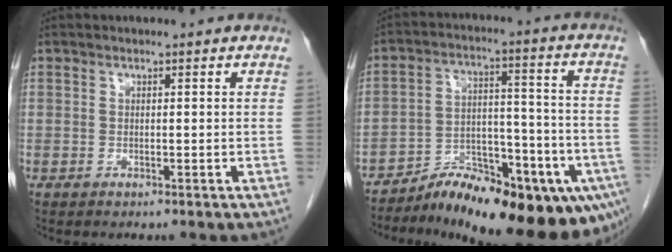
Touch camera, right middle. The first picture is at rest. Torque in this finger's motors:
{"motor_torque": [1.10, -1.04, 0.72, 0.07]}